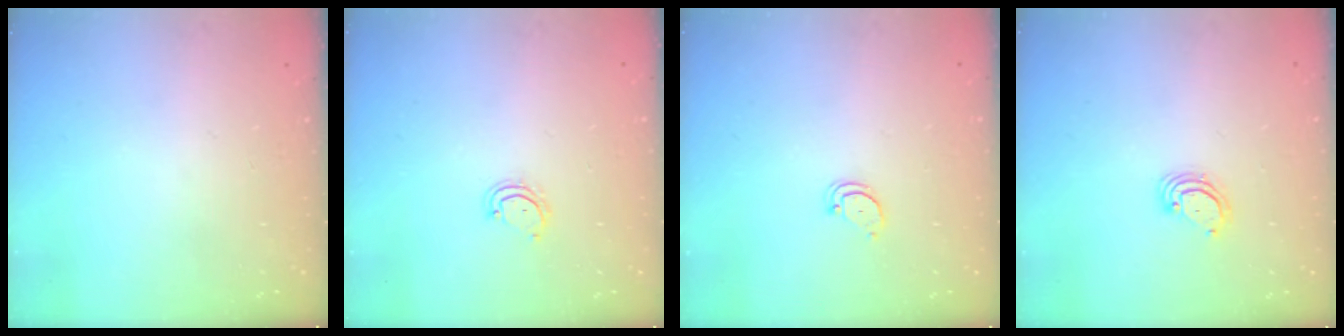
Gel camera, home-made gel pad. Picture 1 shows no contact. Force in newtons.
{"total": 4.0, "press": 4.0, "slide": 0.3}
{"total": 2.4, "press": 2.4, "slide": 0.2}
{"total": 3.0, "press": 2.9, "slide": 0.3}